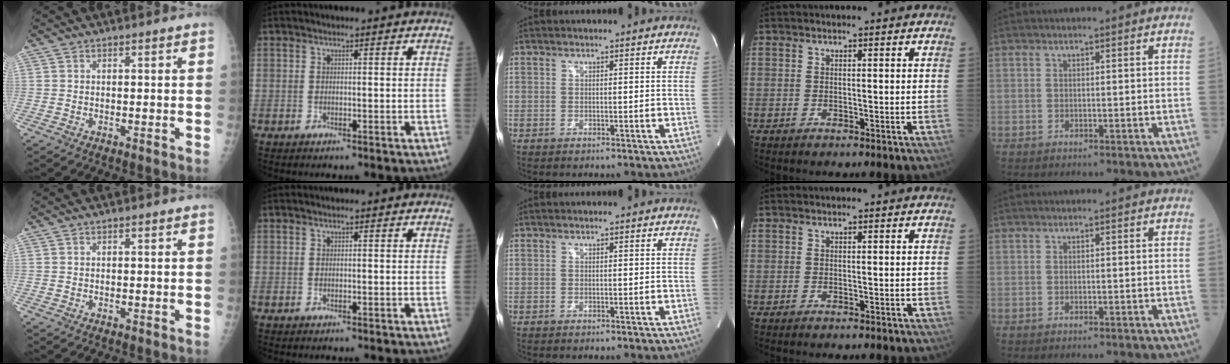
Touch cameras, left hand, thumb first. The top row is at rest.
{}